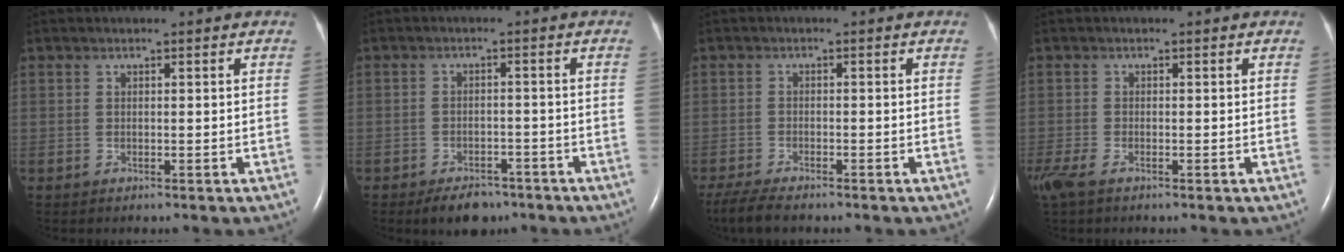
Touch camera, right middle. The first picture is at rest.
{"total": 5.2, "force": [-3.9, 2.6, 2.3], "torque": [-0.036, 0.000, -0.055]}
{"total": 5.6, "force": [-4.6, 1.1, 3.0], "torque": [-0.058, -0.016, -0.077]}
{"total": 4.2, "force": [-2.6, 1.6, 2.8], "torque": [-0.078, -0.013, -0.052]}